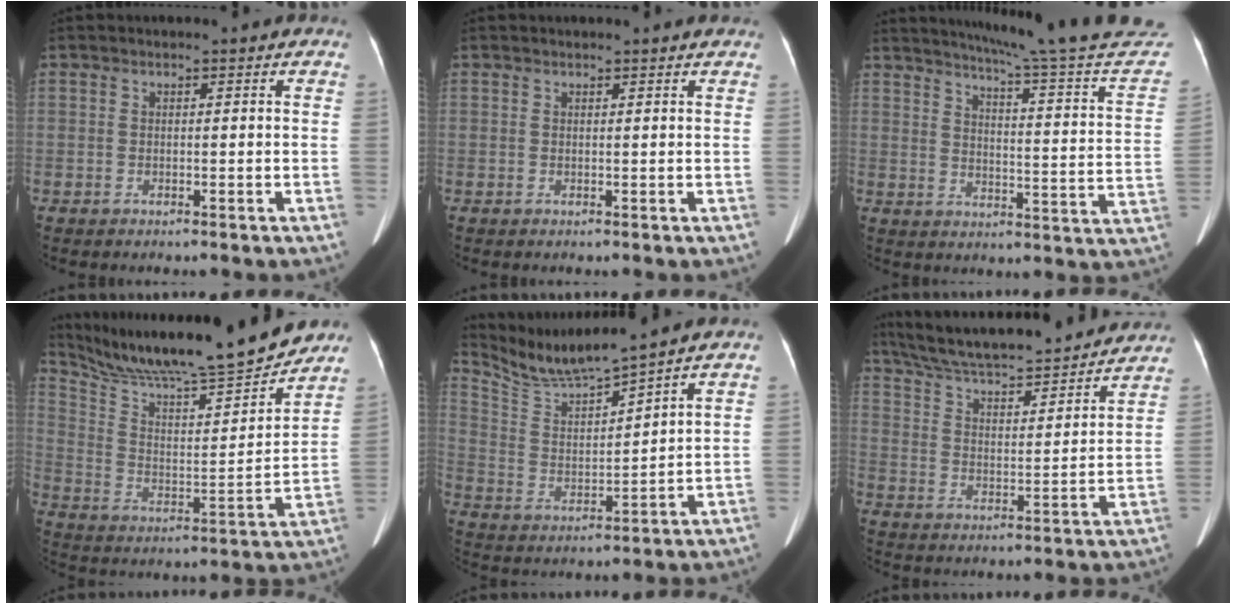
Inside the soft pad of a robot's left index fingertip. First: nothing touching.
{"total": 3.0, "force": [2.9, 0.0, 0.7], "torque": [-0.012, 0.016, 0.028]}
{"total": 27.3, "force": [25.3, -0.5, 10.3], "torque": [-0.151, -0.114, 0.301]}
{"total": 24.6, "force": [21.9, 1.8, 11.2], "torque": [-0.200, -0.018, 0.336]}
{"total": 9.4, "force": [8.8, -1.6, 3.0], "torque": [-0.075, -0.003, 0.181]}
{"total": 23.7, "force": [21.4, 3.2, 9.7], "torque": [-0.165, 0.007, 0.310]}